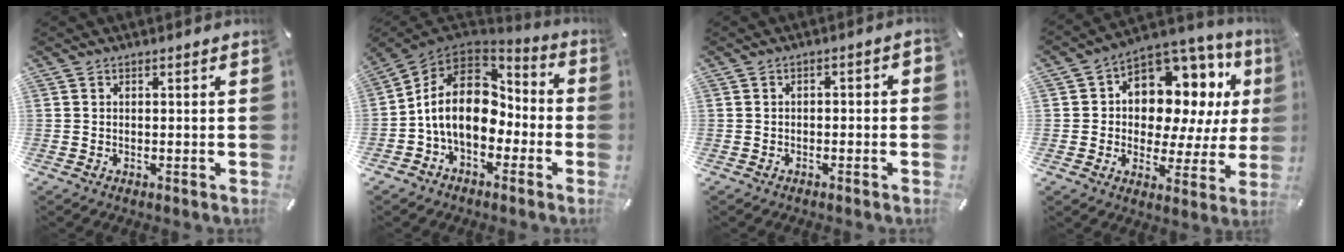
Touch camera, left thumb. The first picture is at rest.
{"total": 15.6, "force": [-0.9, 11.5, 10.5], "torque": [-0.208, 0.012, -0.019]}
{"total": 2.1, "force": [-1.7, 1.0, 0.9], "torque": [-0.016, 0.011, -0.034]}
{"total": 12.4, "force": [5.0, 9.3, 6.5], "torque": [-0.089, -0.055, 0.094]}